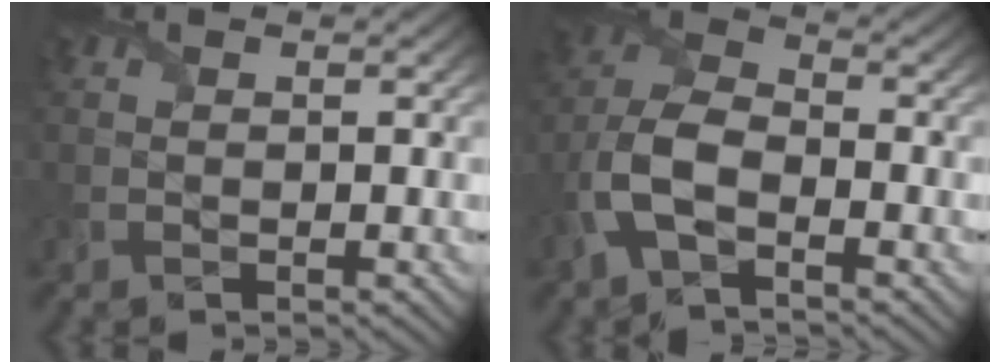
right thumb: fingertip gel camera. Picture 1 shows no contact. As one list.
[{"total": 7.4, "force": [-3.3, 3.6, 5.5], "torque": [-0.132, 0.004, -0.085]}]